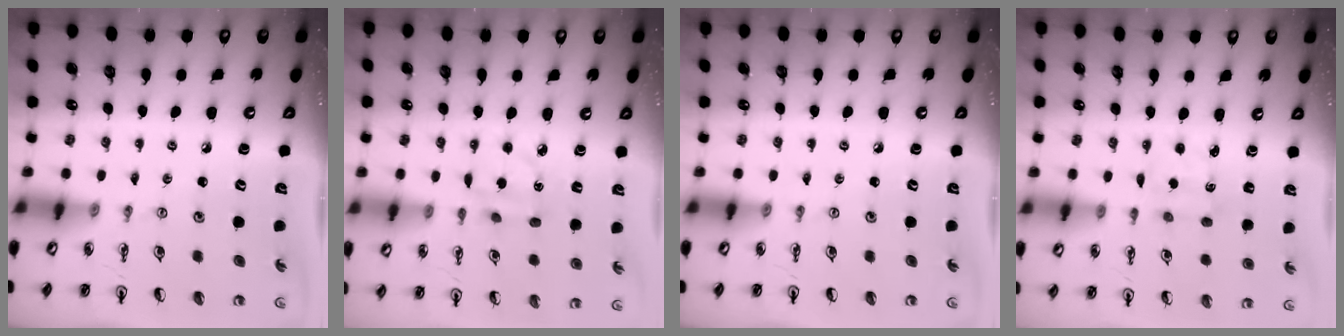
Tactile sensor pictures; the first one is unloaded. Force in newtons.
{"total": 4.0, "press": 4.0, "slide": 0.4}
{"total": 0.0}
{"total": 2.5, "press": 2.4, "slide": 0.5}